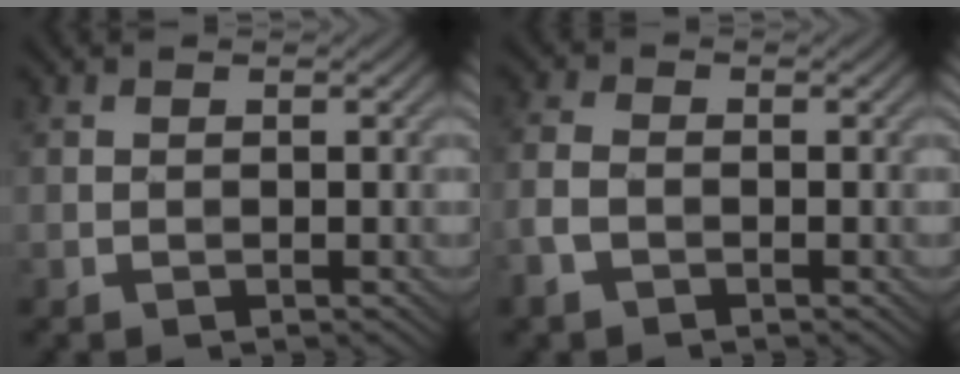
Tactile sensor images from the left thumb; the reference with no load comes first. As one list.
[{"total": 3.3, "force": [-1.7, 2.0, 2.0], "torque": [-0.058, -0.004, -0.045]}]